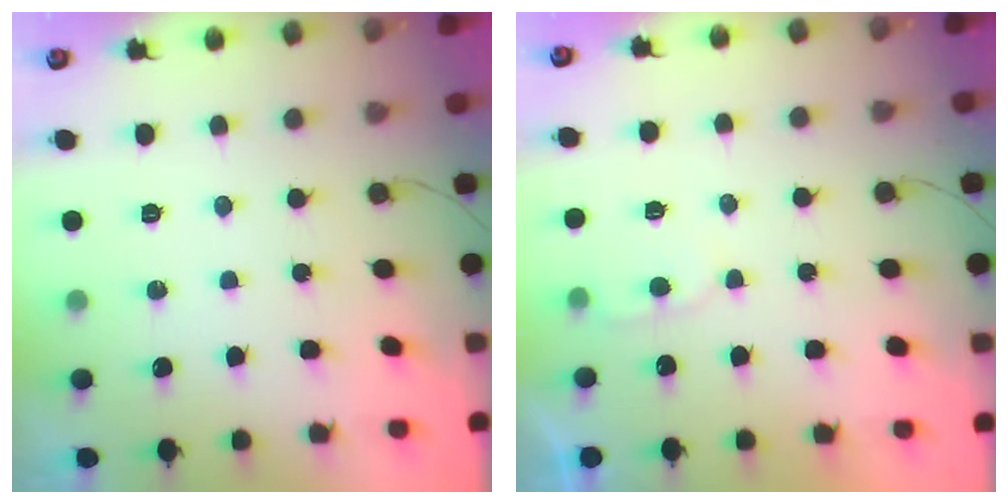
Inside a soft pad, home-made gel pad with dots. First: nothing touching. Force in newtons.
{"total": 2.7, "press": 2.7, "slide": 0.3}